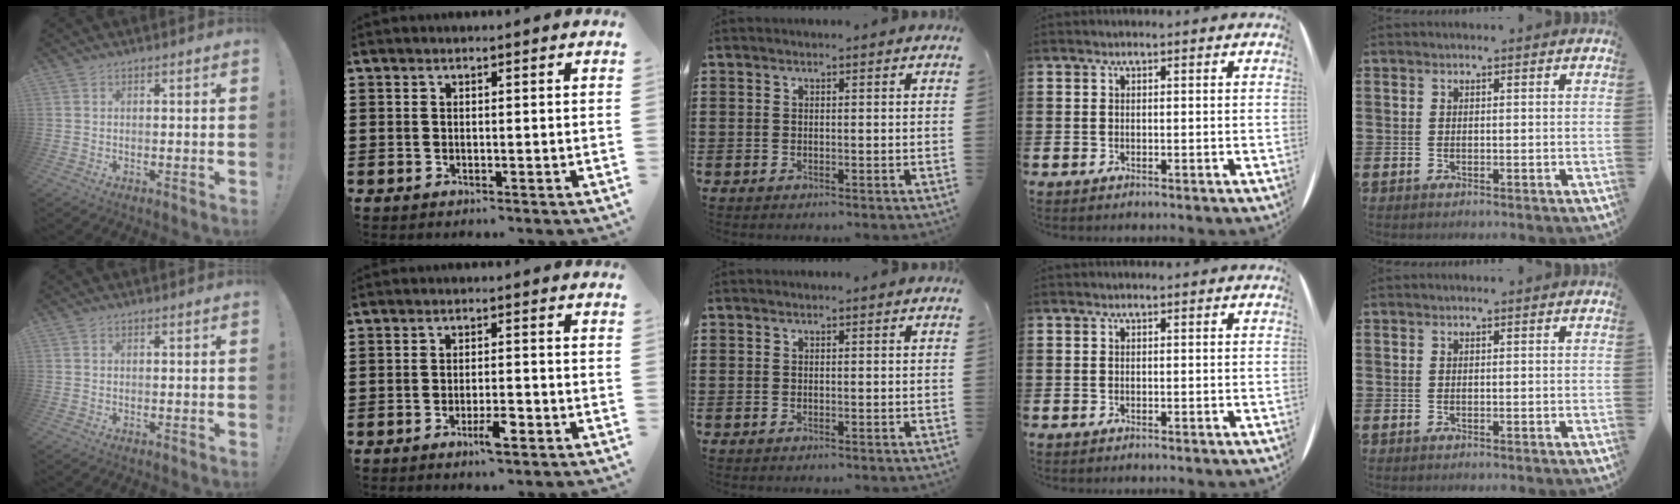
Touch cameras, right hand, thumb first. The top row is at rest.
{"index": {"total": 3.8, "force": [-2.0, 0.8, 3.1], "torque": [-0.064, -0.005, -0.039]}}